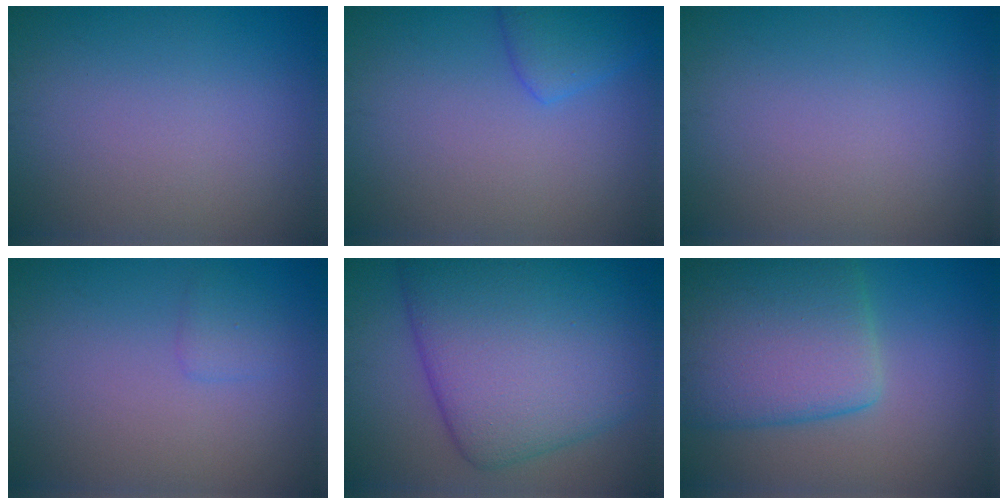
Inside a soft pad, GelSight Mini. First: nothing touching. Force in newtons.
{"total": 2.6, "press": 2.6, "slide": 0.2}
{"total": 0.0}
{"total": 1.0, "press": 1.0, "slide": 0.1}
{"total": 12.3, "press": 12.3, "slide": 0.3}
{"total": 8.2, "press": 8.2, "slide": 0.6}